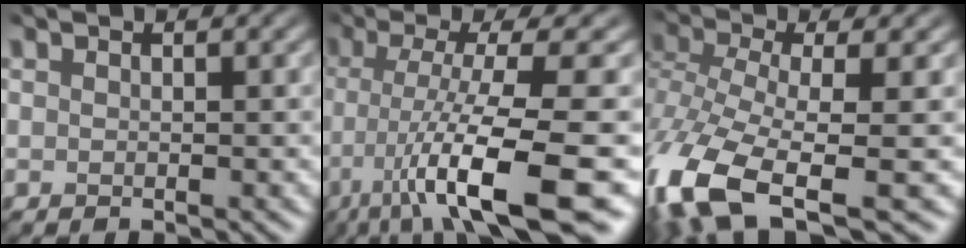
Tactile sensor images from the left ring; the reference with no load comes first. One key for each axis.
{"total": 11.3, "fx": -5.0, "fy": 2.0, "fz": 10.0, "tx": -0.139, "ty": -0.010, "tz": -0.077}
{"total": 12.5, "fx": -6.6, "fy": 5.0, "fz": 9.4, "tx": -0.220, "ty": -0.033, "tz": -0.103}